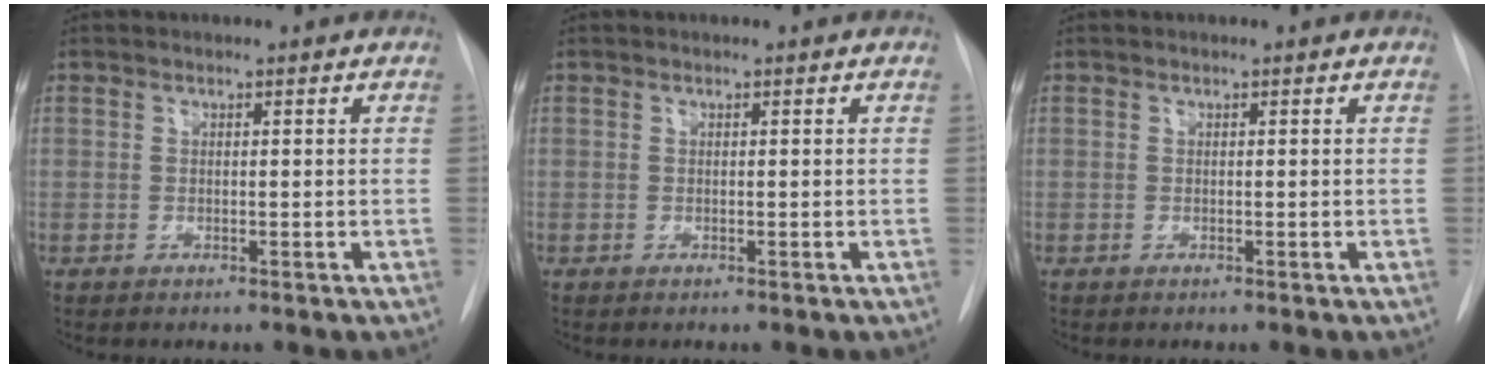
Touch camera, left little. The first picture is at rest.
{"total": 0.0}
{"total": 0.0}